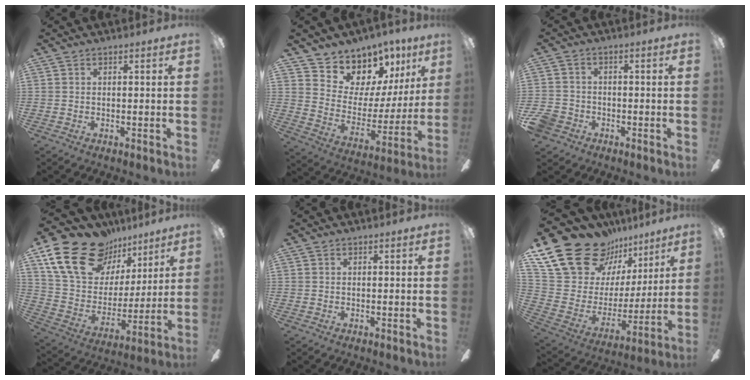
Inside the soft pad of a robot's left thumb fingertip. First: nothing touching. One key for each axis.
{"total": 10.1, "fx": 7.9, "fy": 6.3, "fz": 0.8, "tx": -0.027, "ty": -0.082, "tz": 0.148}
{"total": 4.8, "fx": -2.7, "fy": 3.8, "fz": 1.5, "tx": -0.049, "ty": 0.012, "tz": -0.054}
{"total": 22.3, "fx": 14.6, "fy": 13.6, "fz": 10.0, "tx": -0.180, "ty": -0.078, "tz": 0.275}
{"total": 0.0}
{"total": 24.3, "fx": 17.1, "fy": 13.6, "fz": 10.8, "tx": -0.205, "ty": -0.110, "tz": 0.325}